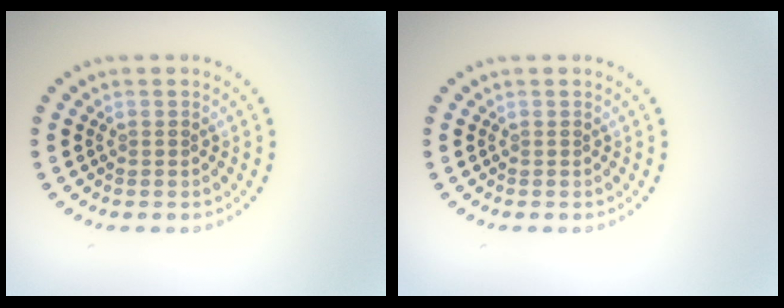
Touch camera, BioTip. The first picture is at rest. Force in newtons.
{"total": 0.0}